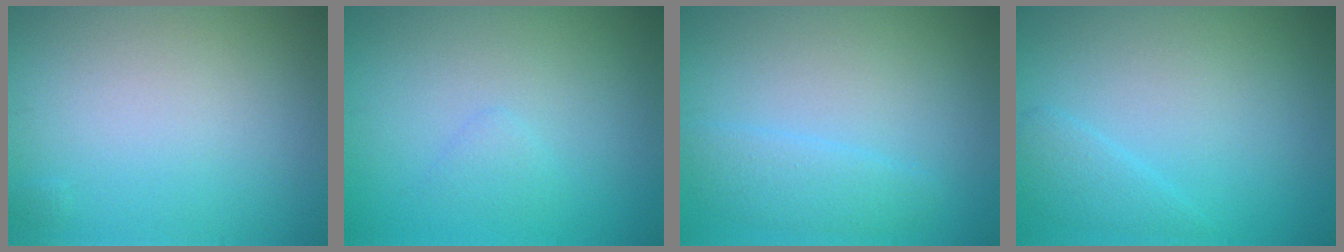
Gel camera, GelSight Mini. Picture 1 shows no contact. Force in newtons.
{"total": 0.9, "press": 0.9, "slide": 0.1}
{"total": 2.2, "press": 2.2, "slide": 0.1}
{"total": 1.5, "press": 1.5, "slide": 0.1}